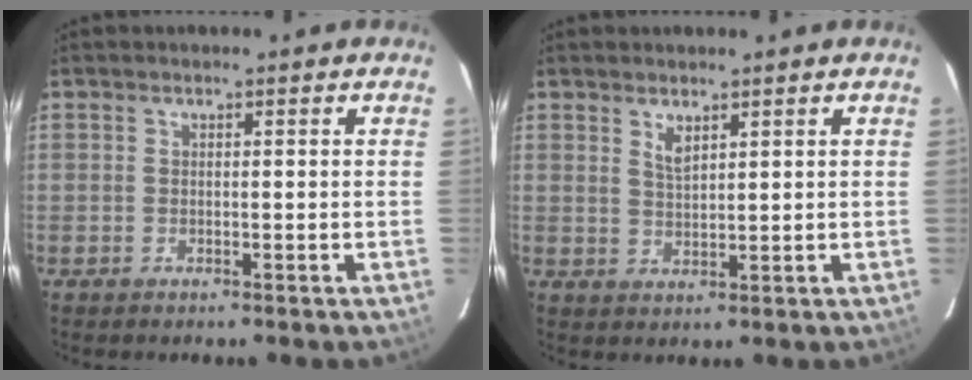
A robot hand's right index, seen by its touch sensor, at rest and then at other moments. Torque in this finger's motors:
{"motor_torque": [-0.04, -0.01, 0.03, 0.03]}